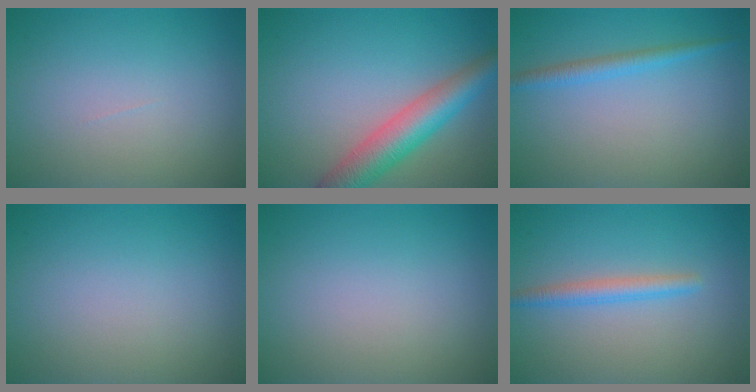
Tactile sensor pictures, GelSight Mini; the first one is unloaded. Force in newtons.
{"total": 5.7, "press": 5.7, "slide": 0.2}
{"total": 1.8, "press": 1.8, "slide": 0.1}
{"total": 0.0}
{"total": 0.0}
{"total": 2.1, "press": 2.1, "slide": 0.2}